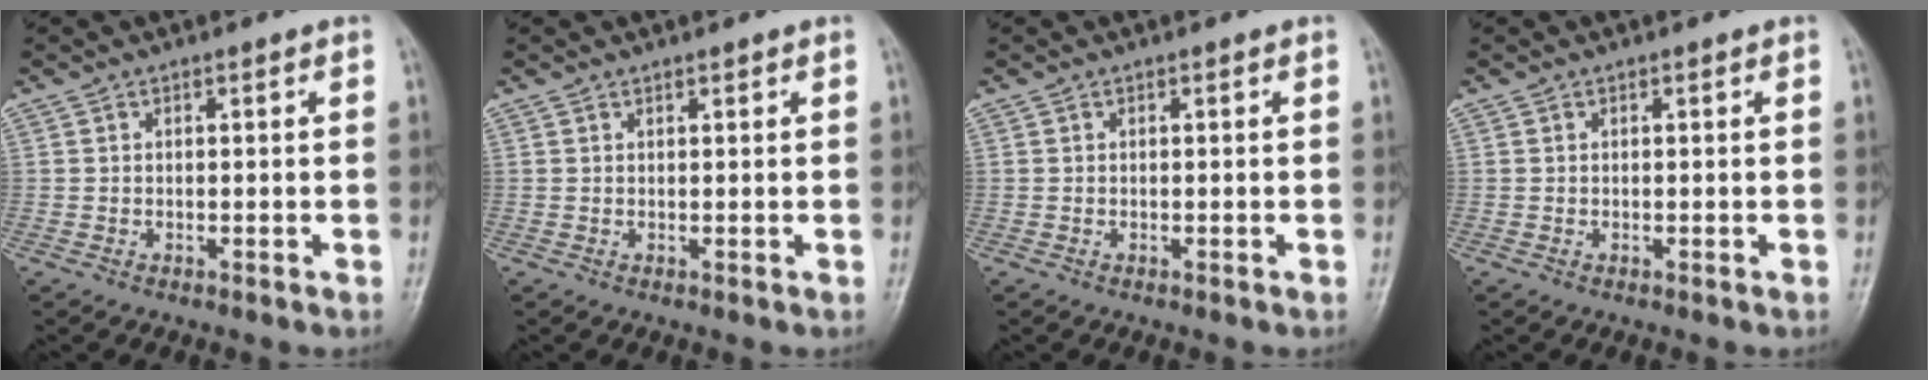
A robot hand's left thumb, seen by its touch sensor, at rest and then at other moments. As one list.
[{"total": 0.5, "force": [0.5, 0.1, 0.2], "torque": [-0.006, -0.003, 0.007]}, {"total": 0.0}, {"total": 0.0}]